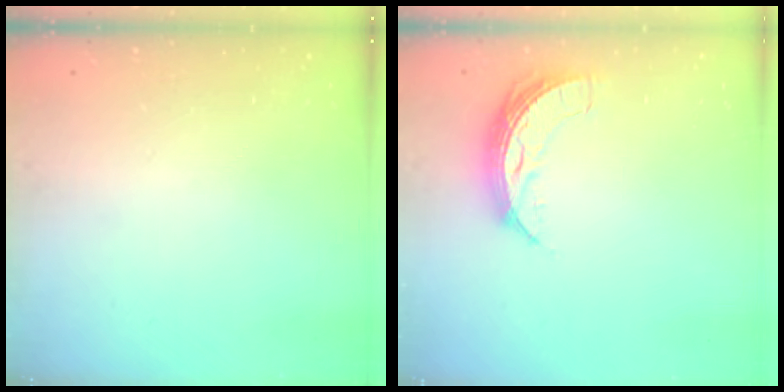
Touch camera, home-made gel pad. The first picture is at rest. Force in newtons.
{"total": 7.0, "press": 7.0, "slide": 0.7}